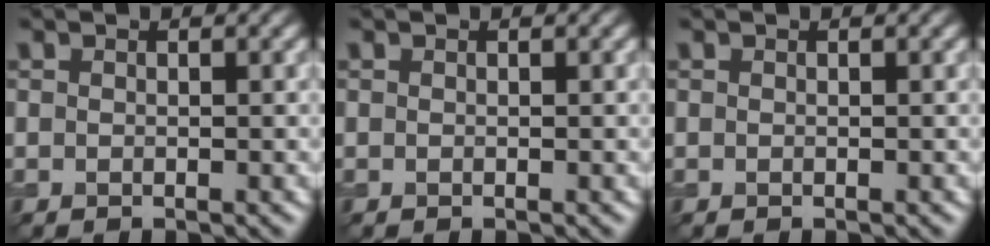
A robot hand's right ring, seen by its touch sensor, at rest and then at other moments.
{"total": 0.0}
{"total": 0.0}